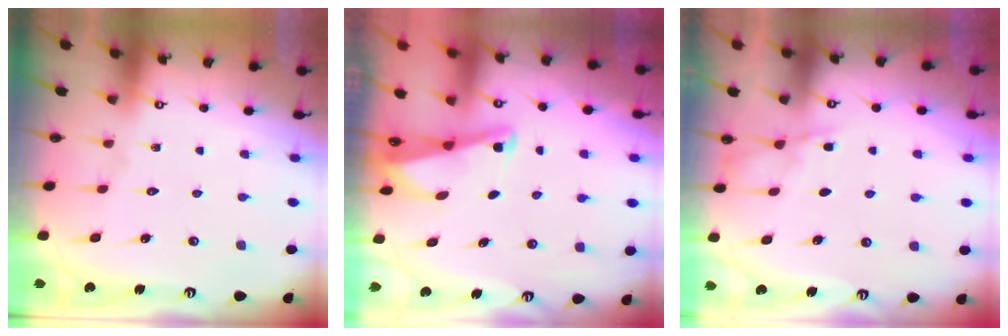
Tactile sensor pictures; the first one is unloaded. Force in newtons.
{"total": 3.4, "press": 3.3, "slide": 0.3}
{"total": 3.6, "press": 3.6, "slide": 0.5}